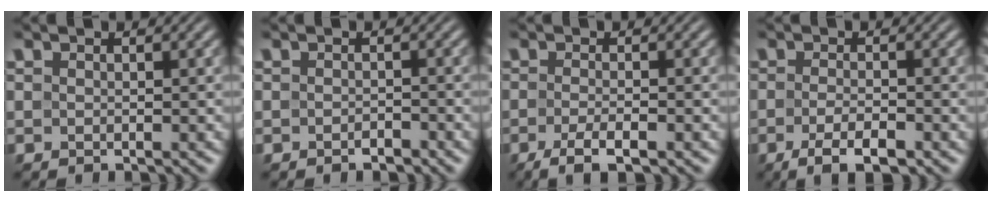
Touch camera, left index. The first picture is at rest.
{"total": 1.0, "force": [-0.7, 0.4, 0.6], "torque": [-0.010, 0.001, -0.012]}
{"total": 3.6, "force": [-1.8, 0.9, 2.9], "torque": [-0.054, -0.005, -0.037]}
{"total": 3.8, "force": [-1.9, 1.0, 3.1], "torque": [-0.059, -0.003, -0.036]}